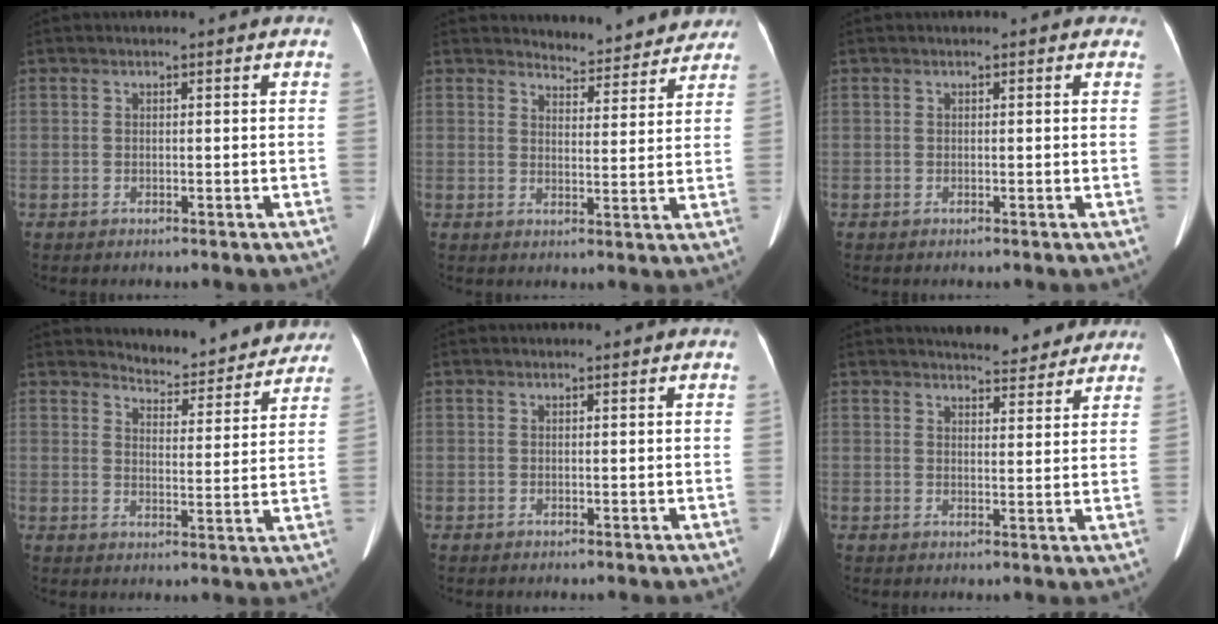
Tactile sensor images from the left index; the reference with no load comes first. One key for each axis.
{"total": 9.6, "fx": 9.3, "fy": 2.4, "fz": 0.5, "tx": 0.014, "ty": -0.006, "tz": 0.099}
{"total": 0.6, "fx": 0.4, "fy": 0.4, "fz": 0.1, "tx": 0.002, "ty": 0.000, "tz": -0.003}
{"total": 11.7, "fx": 11.3, "fy": 2.6, "fz": 1.2, "tx": 0.001, "ty": -0.016, "tz": 0.129}
{"total": 0.0}
{"total": 8.6, "fx": 8.0, "fy": 2.2, "fz": 2.3, "tx": -0.023, "ty": 0.001, "tz": 0.091}